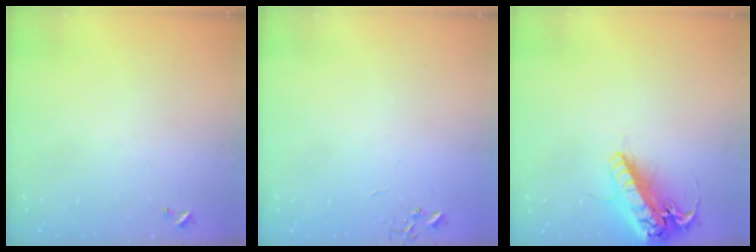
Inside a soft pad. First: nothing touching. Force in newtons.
{"total": 0.0}
{"total": 21.0, "press": 20.7, "slide": 3.7}